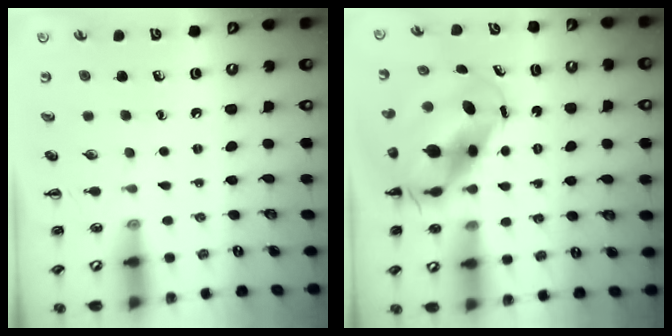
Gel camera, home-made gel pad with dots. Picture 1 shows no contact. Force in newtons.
{"total": 9.1, "press": 8.8, "slide": 2.2}